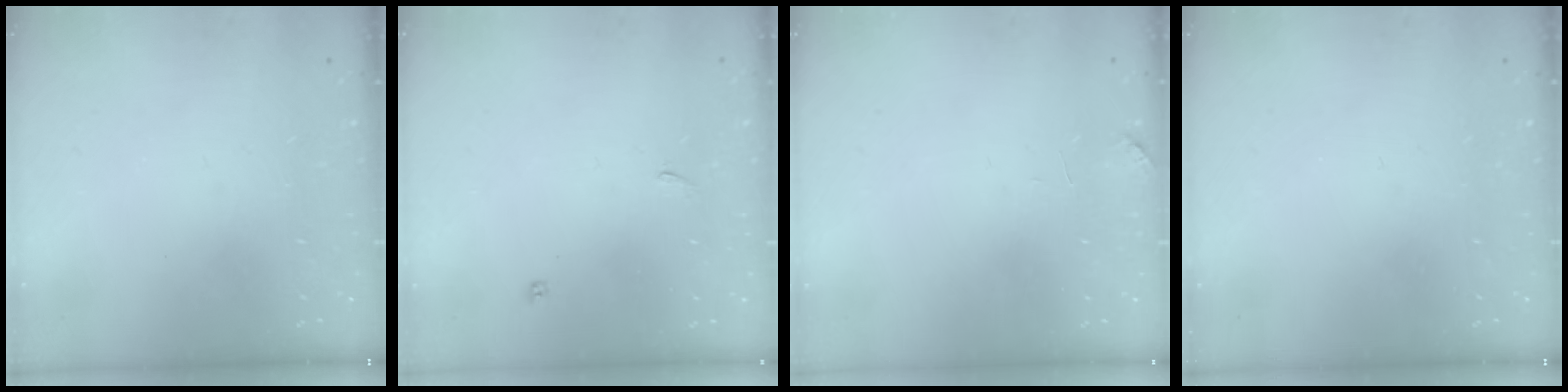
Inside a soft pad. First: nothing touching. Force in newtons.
{"total": 1.9, "press": 1.6, "slide": 1.0}
{"total": 1.0, "press": 0.8, "slide": 0.6}
{"total": 0.0}